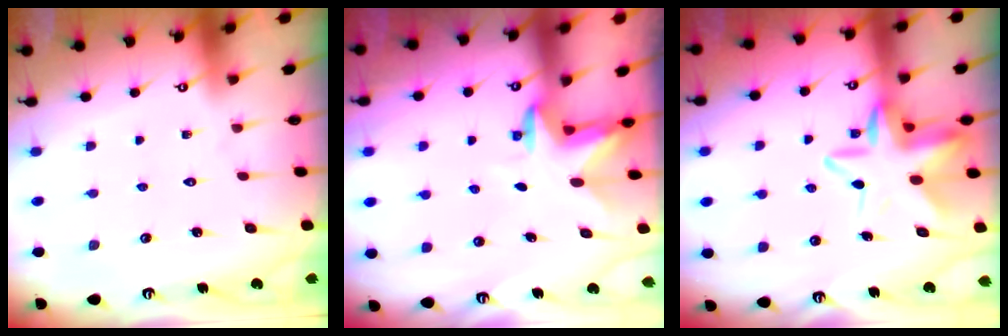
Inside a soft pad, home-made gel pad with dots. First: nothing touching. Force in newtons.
{"total": 3.1, "press": 3.0, "slide": 0.8}
{"total": 13.7, "press": 13.5, "slide": 2.6}